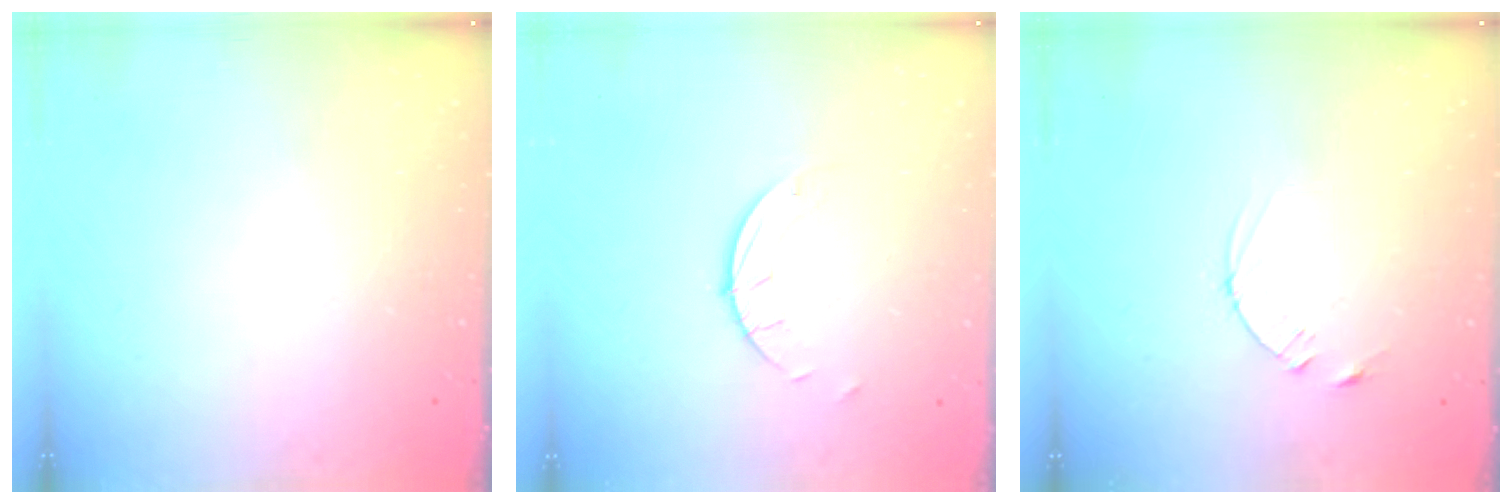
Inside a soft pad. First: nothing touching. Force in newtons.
{"total": 1.5, "press": 1.5, "slide": 0.1}
{"total": 2.5, "press": 2.5, "slide": 0.3}